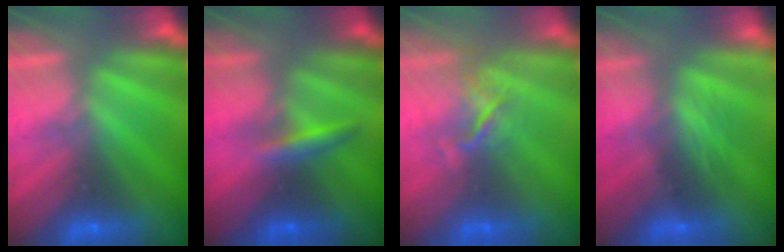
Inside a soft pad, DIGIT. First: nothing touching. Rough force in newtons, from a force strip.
{"total": 2.8}
{"total": 3.5}
{"total": 2.0}